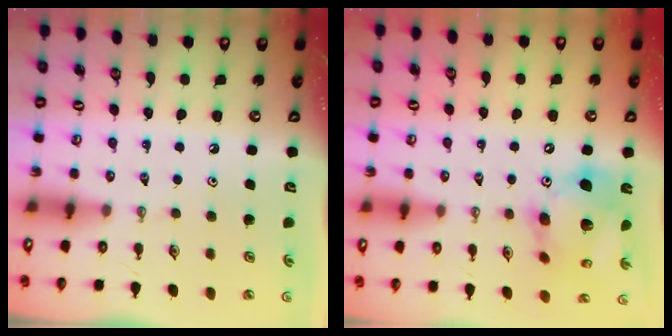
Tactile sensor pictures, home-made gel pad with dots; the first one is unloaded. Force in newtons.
{"total": 17.3, "press": 17.1, "slide": 2.6}